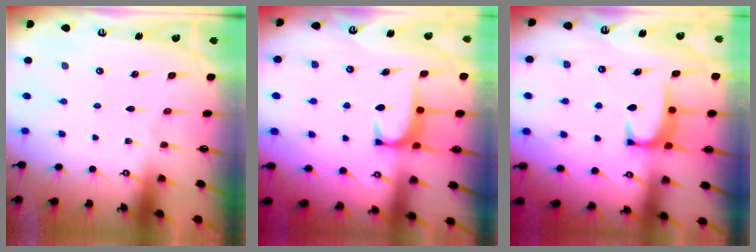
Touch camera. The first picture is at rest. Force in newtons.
{"total": 1.7, "press": 1.6, "slide": 0.5}
{"total": 2.0, "press": 1.9, "slide": 0.5}